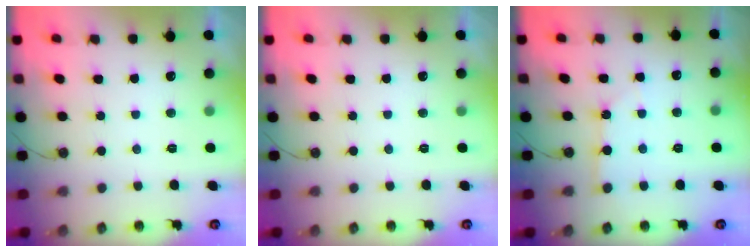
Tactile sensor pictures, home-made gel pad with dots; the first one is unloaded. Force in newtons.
{"total": 0.0}
{"total": 2.0, "press": 2.0, "slide": 0.3}